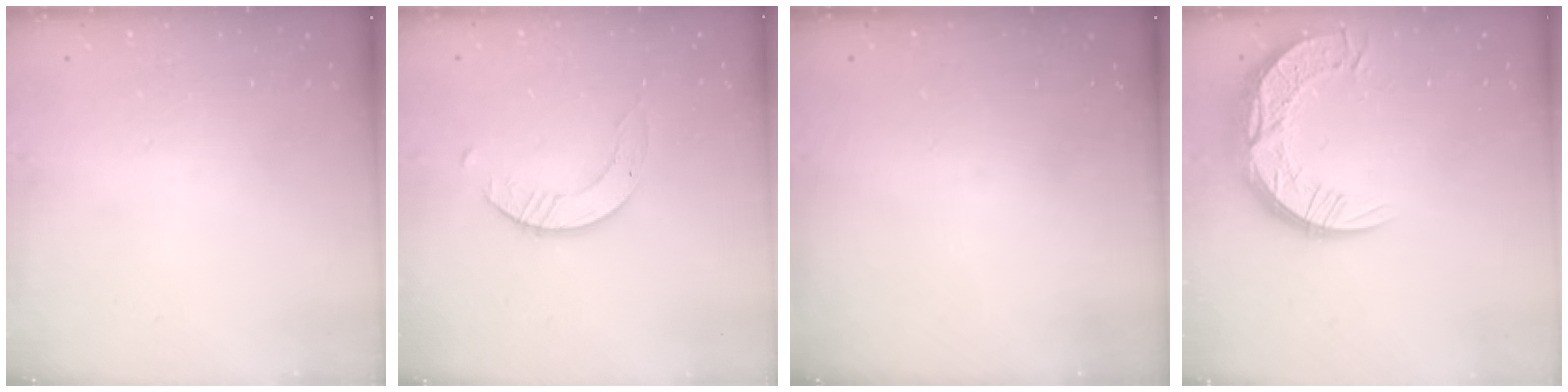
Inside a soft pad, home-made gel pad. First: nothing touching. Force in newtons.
{"total": 2.6, "press": 2.6, "slide": 0.3}
{"total": 0.0}
{"total": 15.3, "press": 15.3, "slide": 1.0}